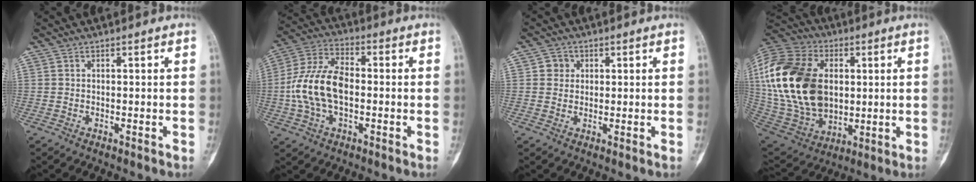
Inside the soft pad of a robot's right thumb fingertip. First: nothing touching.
{"total": 13.6, "force": [-1.3, 7.8, 11.0], "torque": [-0.225, 0.030, -0.027]}
{"total": 2.7, "force": [0.7, 2.5, 0.6], "torque": [0.006, 0.002, 0.005]}
{"total": 30.0, "force": [3.6, 20.3, 21.8], "torque": [-0.449, -0.001, 0.077]}